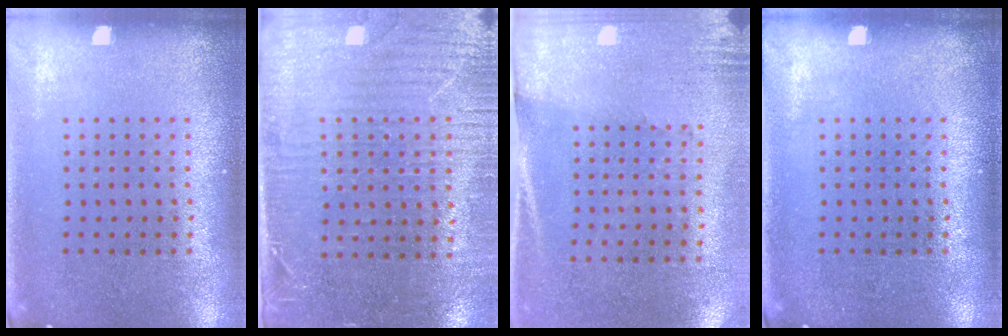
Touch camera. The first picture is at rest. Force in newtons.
{"total": 3.4, "press": 2.9, "slide": 1.7}
{"total": 2.7, "press": 2.4, "slide": 1.4}
{"total": 0.0}